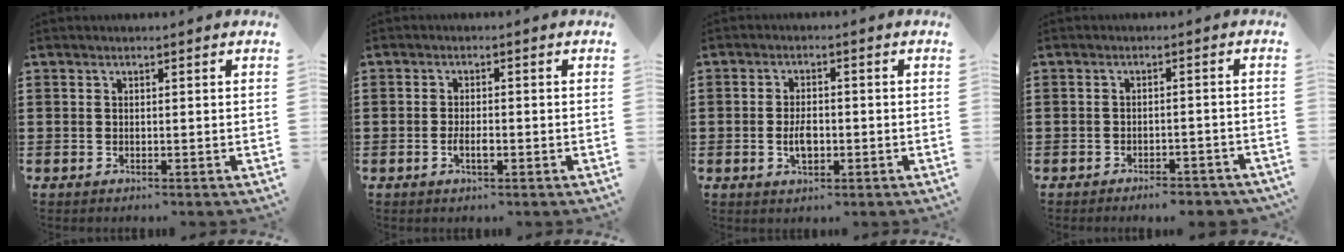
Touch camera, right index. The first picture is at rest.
{"total": 2.6, "force": [-1.0, 0.9, 2.3], "torque": [-0.050, -0.002, -0.019]}
{"total": 3.6, "force": [-0.7, 2.0, 3.0], "torque": [-0.062, 0.002, -0.014]}
{"total": 2.8, "force": [-2.7, 0.2, 0.6], "torque": [-0.013, 0.000, -0.055]}